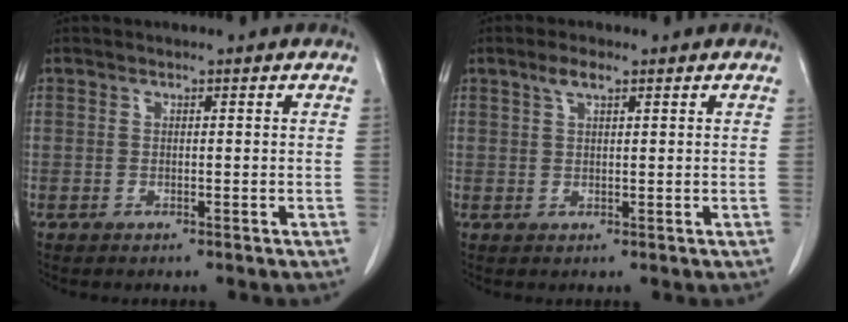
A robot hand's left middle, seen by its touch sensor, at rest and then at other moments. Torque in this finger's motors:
{"motor_torque": [0.36, -0.34, 0.02, 0.03]}